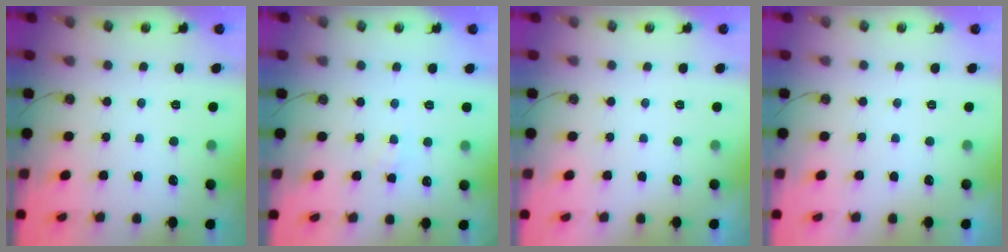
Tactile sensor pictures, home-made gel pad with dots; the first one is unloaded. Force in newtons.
{"total": 1.5, "press": 1.5, "slide": 0.3}
{"total": 0.0}
{"total": 0.0}